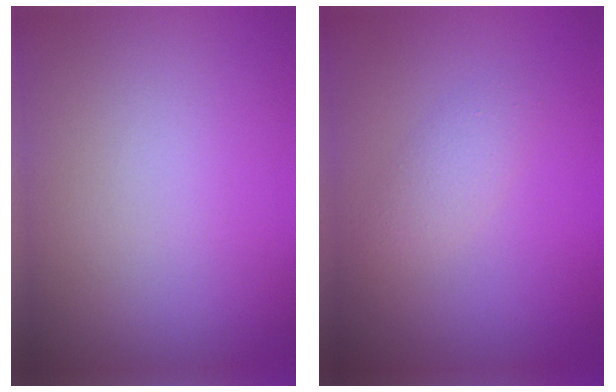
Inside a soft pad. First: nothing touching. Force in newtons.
{"total": 1.6, "press": 1.6, "slide": 0.1}